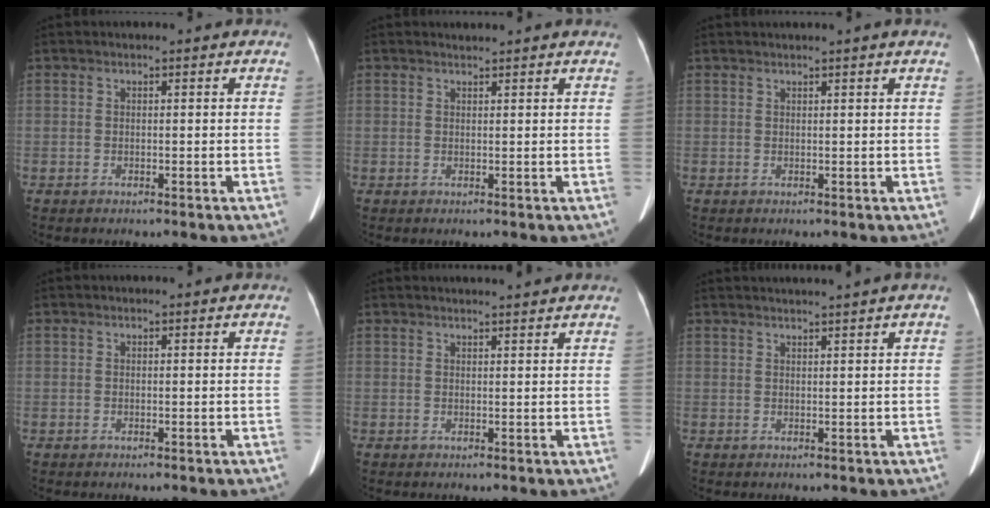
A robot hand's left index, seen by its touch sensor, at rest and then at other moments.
{"total": 1.3, "force": [1.3, -0.1, 0.1], "torque": [-0.010, 0.007, 0.020]}
{"total": 1.3, "force": [1.0, -0.6, 0.6], "torque": [-0.016, 0.003, 0.025]}
{"total": 0.0}
{"total": 0.8, "force": [0.3, -0.2, 0.7], "torque": [-0.016, 0.005, 0.009]}
{"total": 3.3, "force": [2.7, -1.2, 1.4], "torque": [-0.013, 0.013, 0.041]}